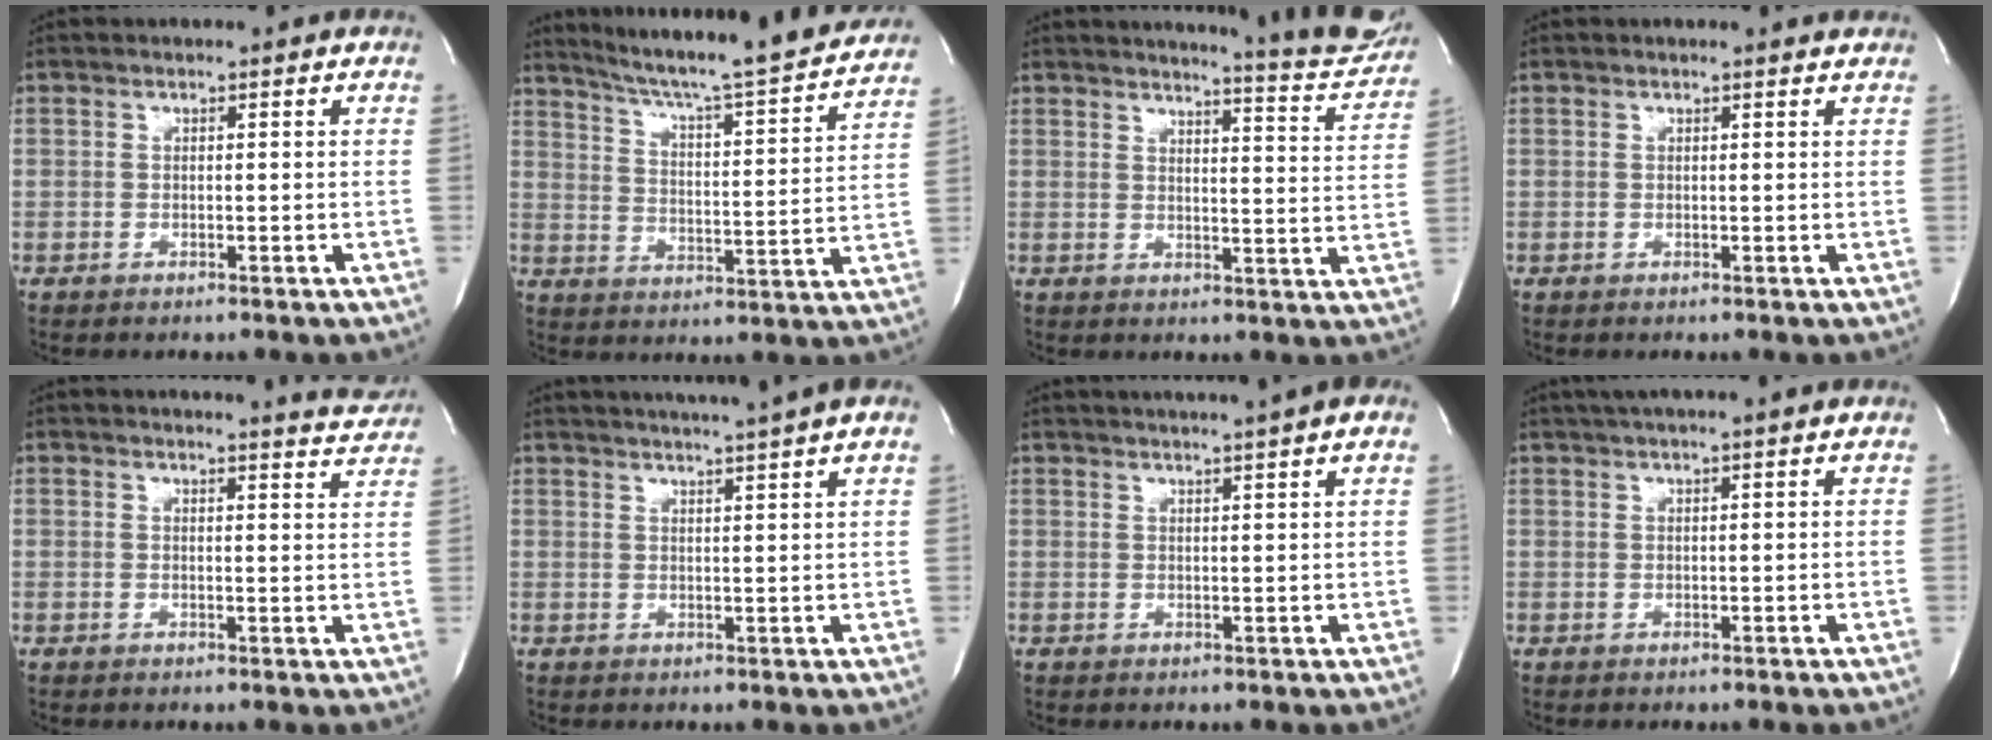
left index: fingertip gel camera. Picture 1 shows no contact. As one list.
[{"total": 22.6, "force": [20.5, 0.3, 9.4], "torque": [-0.150, -0.043, 0.277]}, {"total": 13.9, "force": [13.3, 0.4, 3.8], "torque": [-0.048, -0.078, 0.139]}, {"total": 2.5, "force": [2.5, 0.1, 0.4], "torque": [-0.011, 0.000, 0.016]}, {"total": 6.8, "force": [6.8, -0.2, 0.6], "torque": [-0.008, -0.034, 0.057]}, {"total": 9.3, "force": [7.9, -1.5, 4.6], "torque": [-0.071, 0.009, 0.097]}, {"total": 9.4, "force": [7.8, -0.5, 5.3], "torque": [-0.084, 0.024, 0.086]}, {"total": 5.1, "force": [4.1, -0.8, 2.9], "torque": [-0.044, 0.026, 0.065]}]